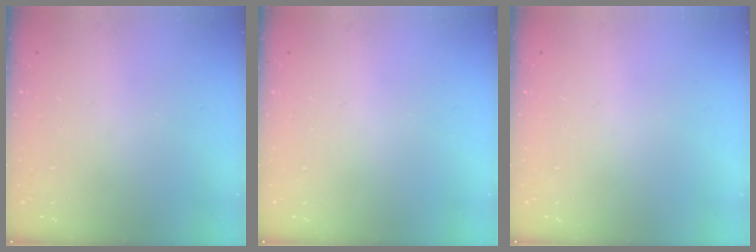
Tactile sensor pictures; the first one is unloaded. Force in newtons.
{"total": 0.0}
{"total": 0.0}